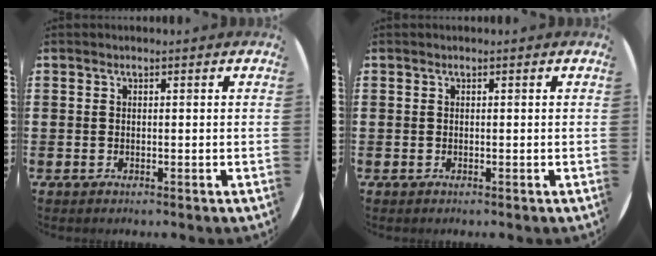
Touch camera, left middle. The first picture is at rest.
{"total": 0.0}